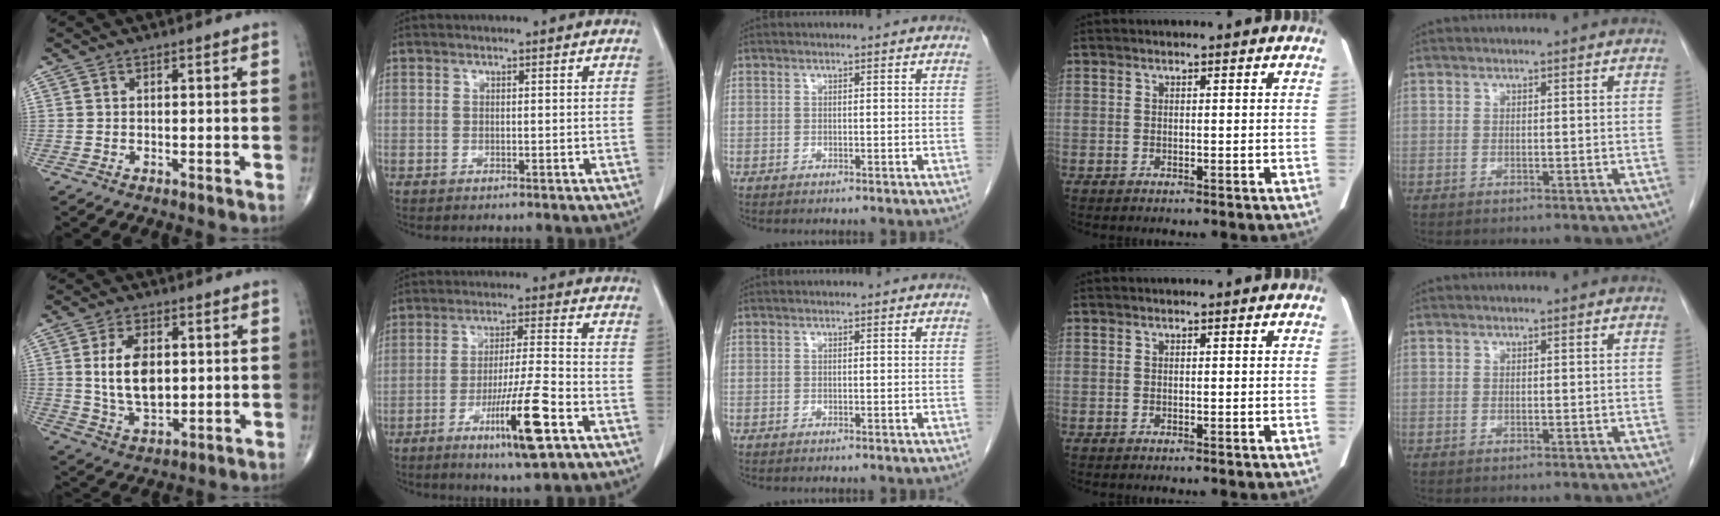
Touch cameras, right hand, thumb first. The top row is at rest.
{"thumb": {"total": 10.2, "force": [1.3, 5.8, 8.3], "torque": [-0.146, -0.014, 0.033]}, "index": {"total": 11.5, "force": [-5.3, -0.1, 10.2], "torque": [-0.177, -0.018, -0.091]}}